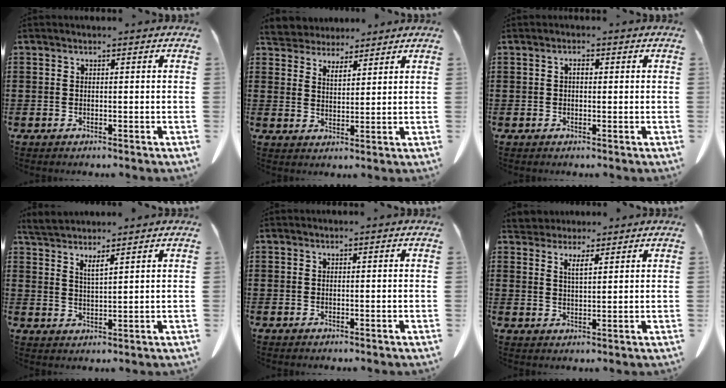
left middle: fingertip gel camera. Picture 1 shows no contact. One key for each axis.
{"total": 4.2, "fx": 3.9, "fy": 1.3, "fz": 0.0, "tx": -0.014, "ty": -0.011, "tz": 0.073}
{"total": 1.4, "fx": 0.2, "fy": 0.7, "fz": 1.1, "tx": -0.024, "ty": 0.006, "tz": 0.001}
{"total": 3.1, "fx": 2.8, "fy": -0.1, "fz": 1.4, "tx": -0.036, "ty": -0.005, "tz": 0.050}
{"total": 0.0}
{"total": 3.1, "fx": 2.6, "fy": 0.9, "fz": 1.2, "tx": -0.023, "ty": -0.004, "tz": 0.046}